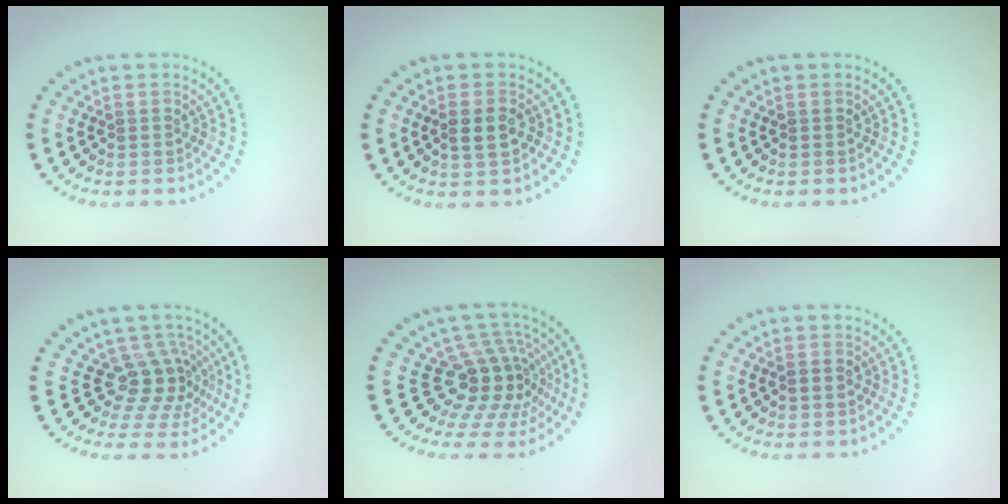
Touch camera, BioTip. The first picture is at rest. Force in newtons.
{"total": 2.4, "press": 2.4, "slide": 0.4}
{"total": 0.0}
{"total": 3.6, "press": 2.7, "slide": 2.4}
{"total": 5.1, "press": 3.6, "slide": 3.6}
{"total": 1.2, "press": 1.2, "slide": 0.1}